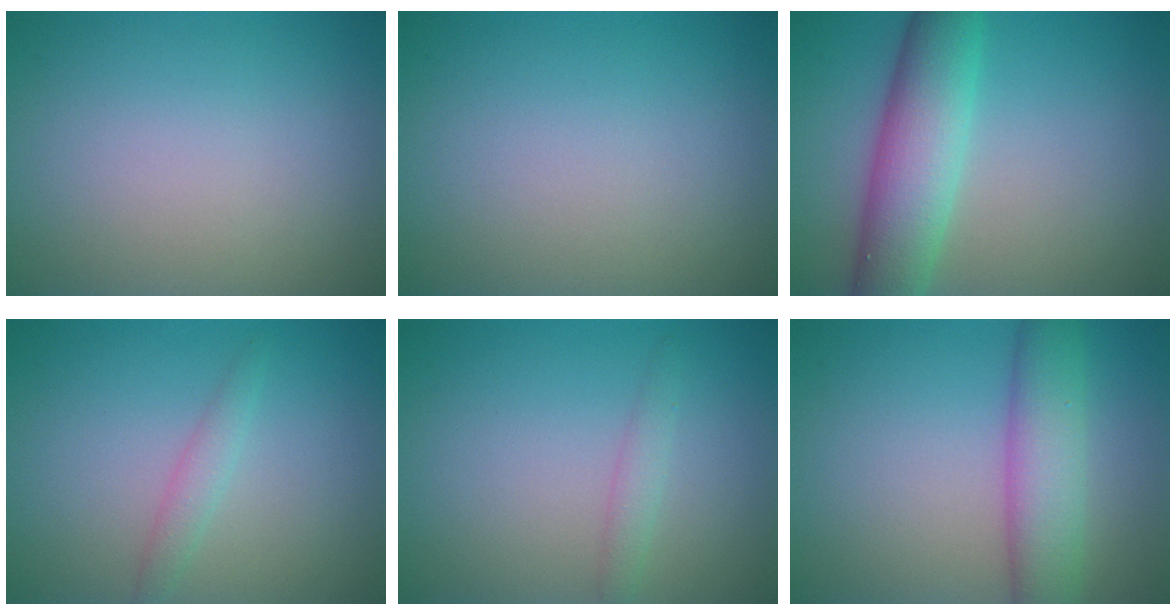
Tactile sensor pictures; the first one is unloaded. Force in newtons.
{"total": 0.0}
{"total": 7.0, "press": 7.0, "slide": 0.2}
{"total": 1.4, "press": 1.4, "slide": 0.0}
{"total": 1.4, "press": 1.4, "slide": 0.0}
{"total": 5.5, "press": 5.5, "slide": 0.4}